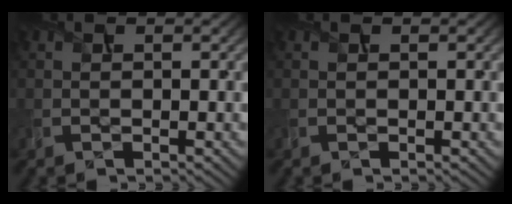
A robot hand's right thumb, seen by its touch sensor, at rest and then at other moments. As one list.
[{"total": 0.0}]